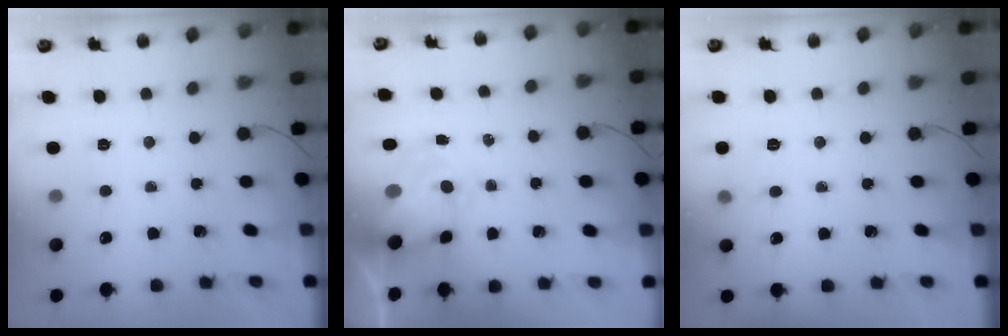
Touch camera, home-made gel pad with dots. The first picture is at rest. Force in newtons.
{"total": 6.0, "press": 5.8, "slide": 1.2}
{"total": 5.6, "press": 5.4, "slide": 1.4}